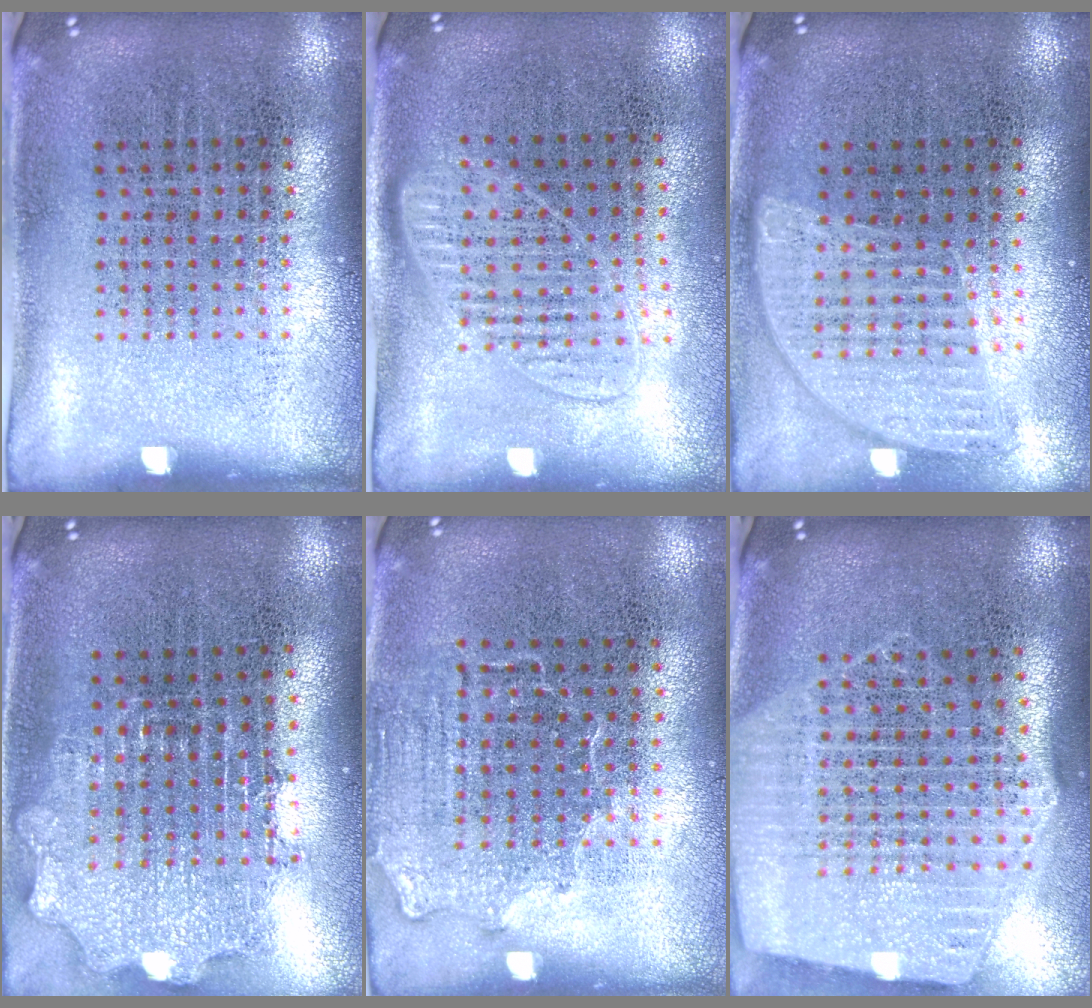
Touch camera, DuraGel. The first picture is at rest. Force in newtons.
{"total": 1.3, "press": 1.2, "slide": 0.6}
{"total": 1.0, "press": 1.0, "slide": 0.1}
{"total": 2.0, "press": 1.6, "slide": 1.2}
{"total": 1.4, "press": 1.2, "slide": 0.7}
{"total": 2.6, "press": 2.2, "slide": 1.4}